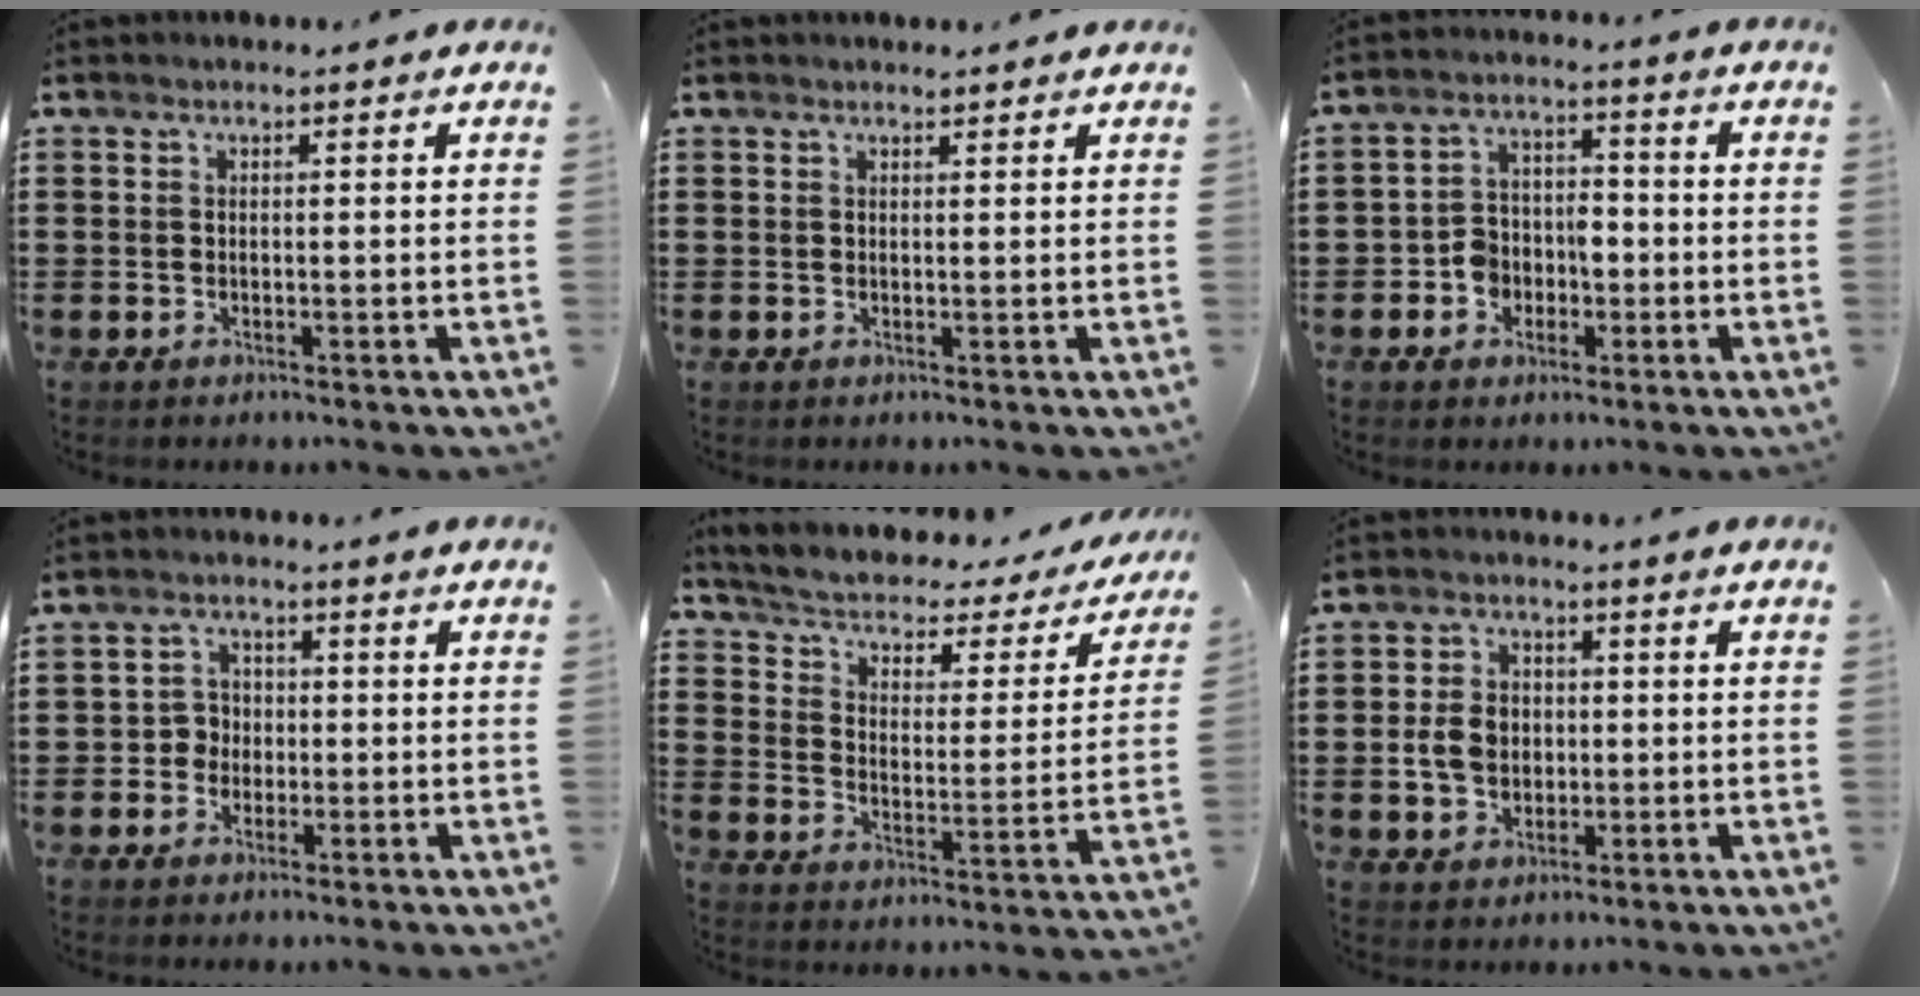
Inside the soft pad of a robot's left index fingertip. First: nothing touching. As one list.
[{"total": 0.9, "force": [0.9, 0.2, 0.1], "torque": [-0.003, 0.001, 0.017]}, {"total": 4.9, "force": [-2.1, 4.1, 1.7], "torque": [-0.041, 0.013, -0.042]}, {"total": 3.2, "force": [-0.9, 2.9, 1.0], "torque": [-0.031, 0.007, -0.022]}, {"total": 2.6, "force": [1.1, 1.7, 1.7], "torque": [-0.045, -0.015, 0.007]}, {"total": 5.7, "force": [-0.3, 4.5, 3.5], "torque": [-0.090, 0.008, -0.011]}]